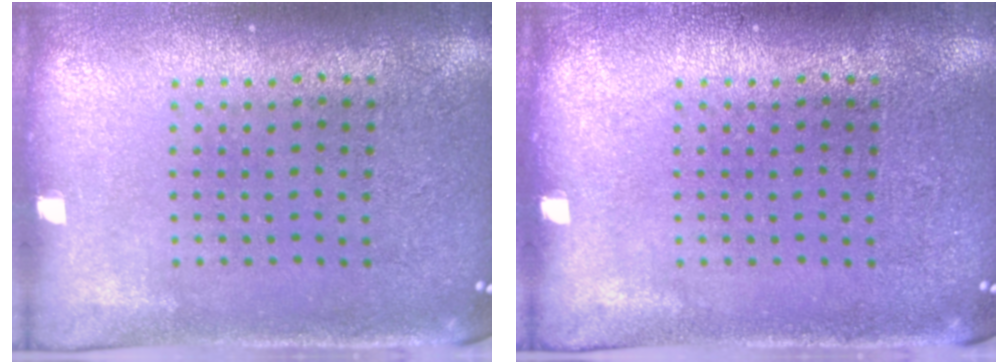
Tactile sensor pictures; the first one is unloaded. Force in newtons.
{"total": 0.0}